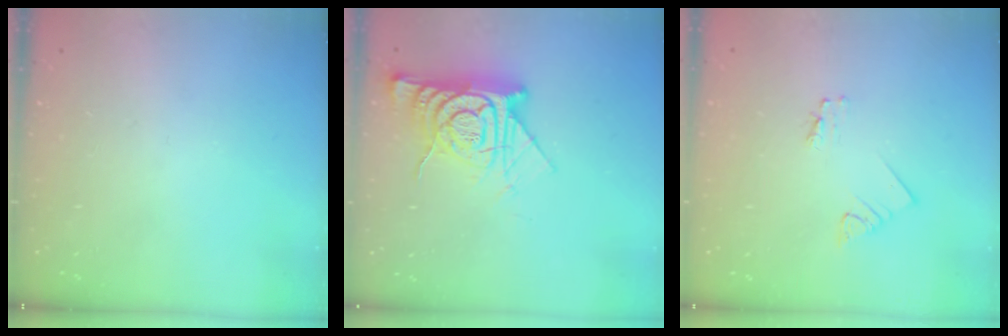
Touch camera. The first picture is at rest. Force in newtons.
{"total": 14.6, "press": 14.5, "slide": 1.4}
{"total": 1.2, "press": 1.2, "slide": 0.1}